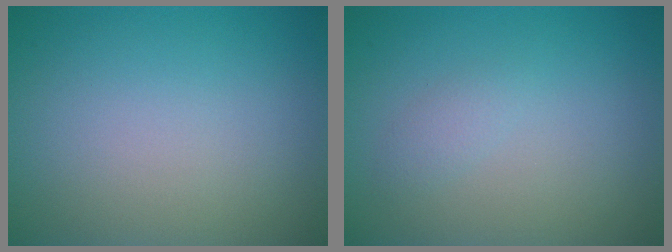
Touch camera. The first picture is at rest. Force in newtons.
{"total": 1.0, "press": 1.0, "slide": 0.1}